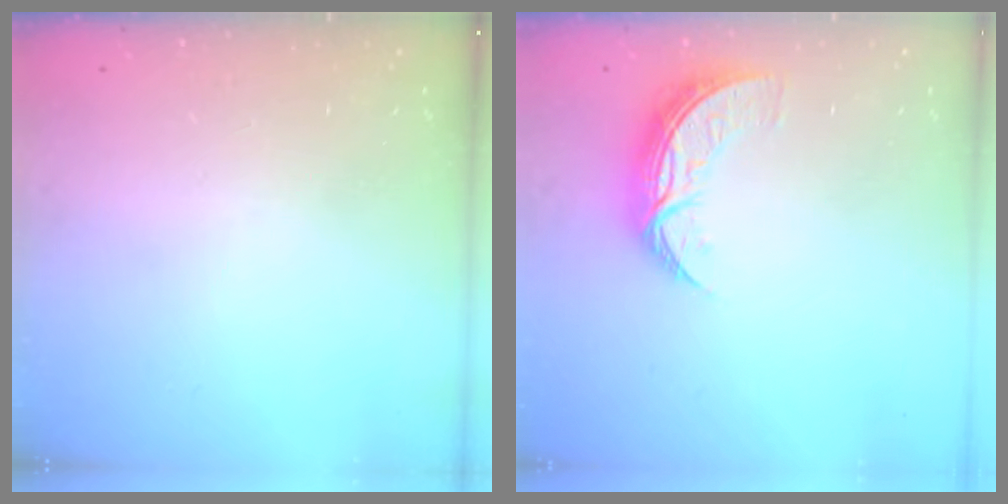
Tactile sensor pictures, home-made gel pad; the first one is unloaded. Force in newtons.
{"total": 8.4, "press": 8.4, "slide": 0.4}